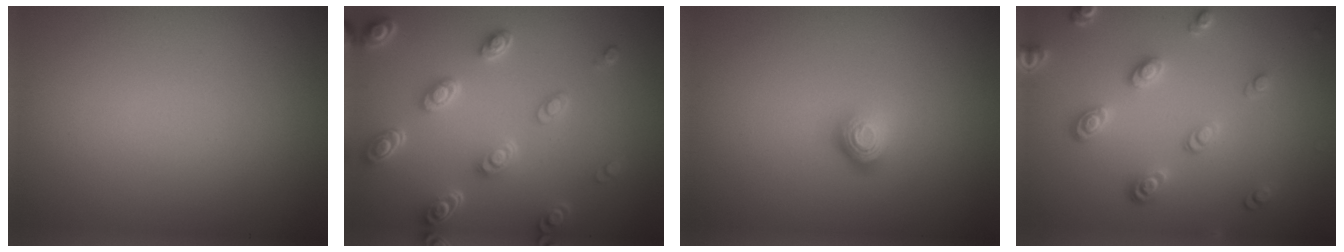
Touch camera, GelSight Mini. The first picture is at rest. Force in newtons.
{"total": 5.0, "press": 3.7, "slide": 3.3}
{"total": 1.8, "press": 1.2, "slide": 1.4}
{"total": 3.4, "press": 2.8, "slide": 1.9}